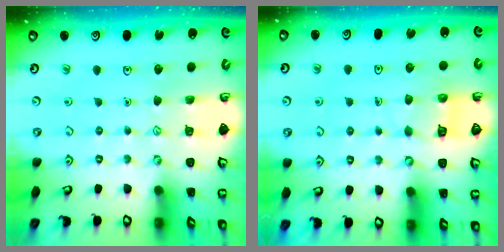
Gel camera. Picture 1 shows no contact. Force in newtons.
{"total": 5.1, "press": 5.1, "slide": 0.6}